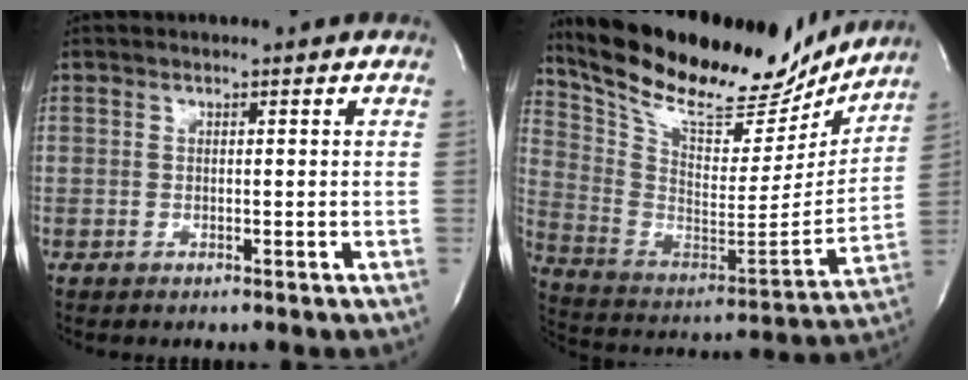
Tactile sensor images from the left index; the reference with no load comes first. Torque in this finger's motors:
{"motor_torque": [0.75, -0.83, 0.51, 0.15]}